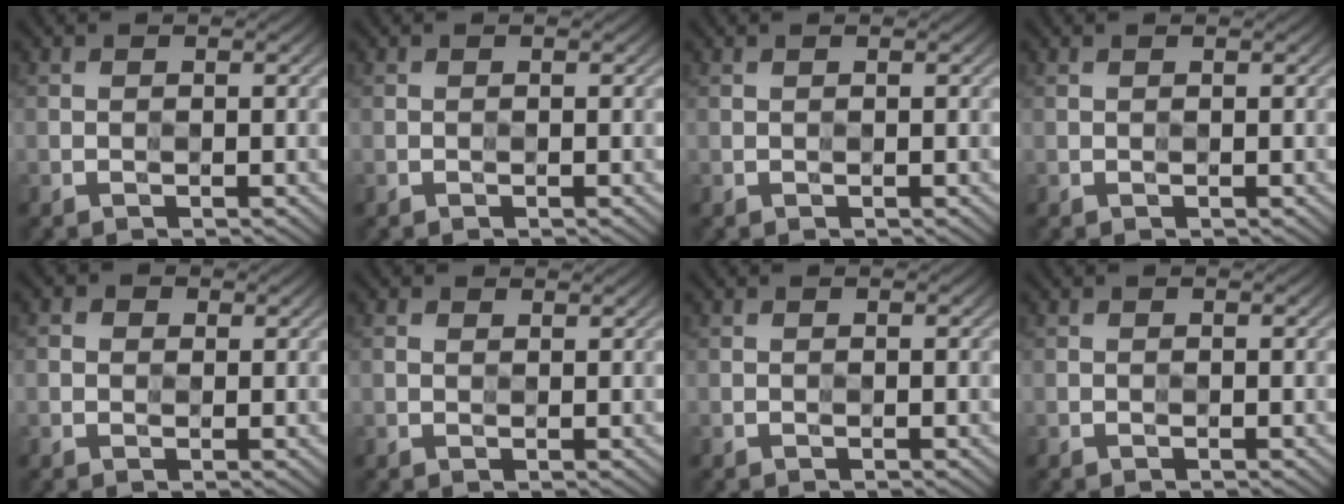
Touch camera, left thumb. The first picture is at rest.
{"total": 0.0}
{"total": 0.0}
{"total": 0.0}
{"total": 1.4, "force": [0.3, 1.3, 0.6], "torque": [-0.012, -0.001, 0.000]}
{"total": 1.3, "force": [0.8, 0.7, 0.7], "torque": [-0.018, 0.003, 0.015]}
{"total": 0.0}
{"total": 0.0}